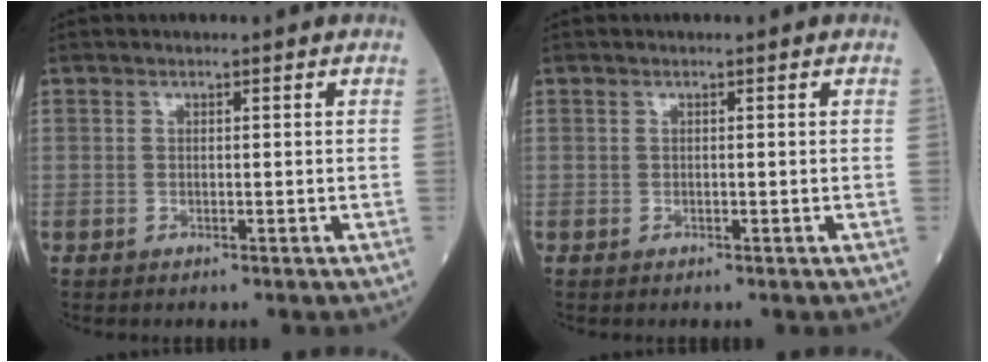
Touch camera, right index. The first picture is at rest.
{"total": 0.0}